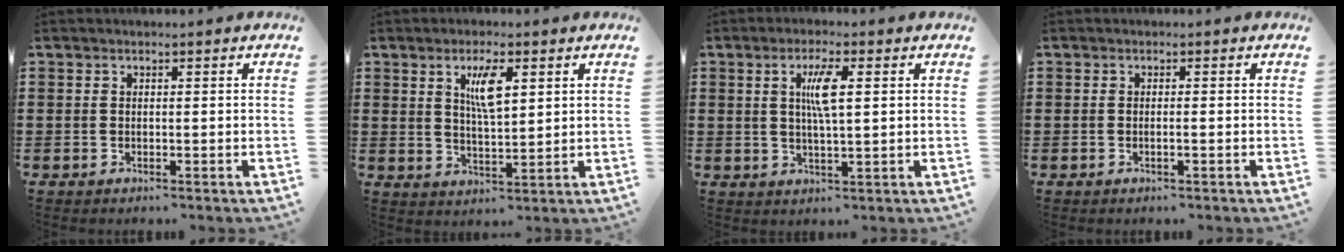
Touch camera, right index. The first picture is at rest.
{"total": 5.4, "force": [2.2, 1.6, 4.7], "torque": [-0.083, 0.001, 0.031]}
{"total": 4.7, "force": [1.1, 0.8, 4.5], "torque": [-0.090, 0.005, 0.014]}
{"total": 0.8, "force": [-0.3, -0.1, 0.8], "torque": [-0.013, -0.004, -0.006]}